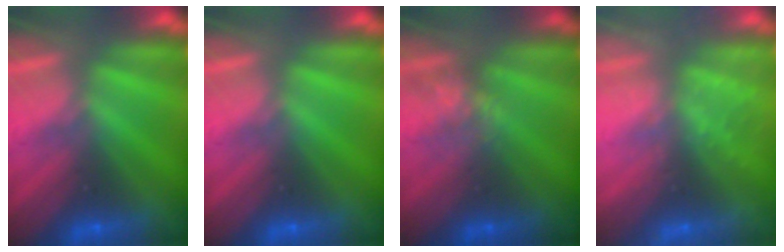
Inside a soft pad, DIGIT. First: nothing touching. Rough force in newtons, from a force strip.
{"total": 0.0}
{"total": 2.2}
{"total": 2.4}